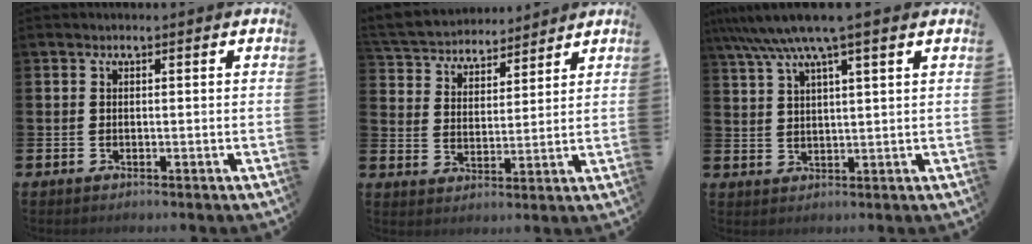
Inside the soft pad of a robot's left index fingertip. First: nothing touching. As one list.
[{"total": 5.1, "force": [4.9, 1.4, -0.2], "torque": [-0.020, -0.038, 0.085]}, {"total": 6.9, "force": [5.4, 0.3, 4.3], "torque": [-0.095, -0.014, 0.094]}]